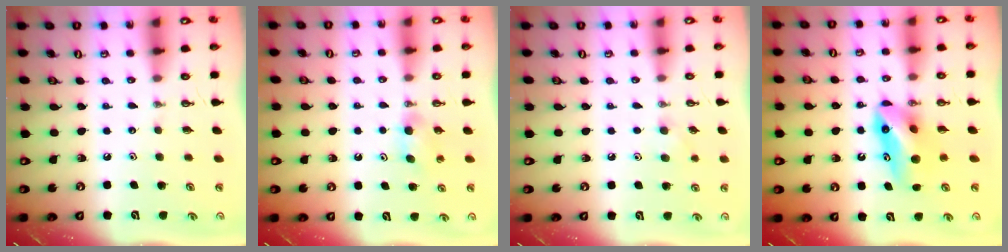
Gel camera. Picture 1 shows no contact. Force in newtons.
{"total": 4.0, "press": 3.8, "slide": 1.2}
{"total": 6.4, "press": 6.2, "slide": 1.7}
{"total": 9.3, "press": 8.4, "slide": 4.0}